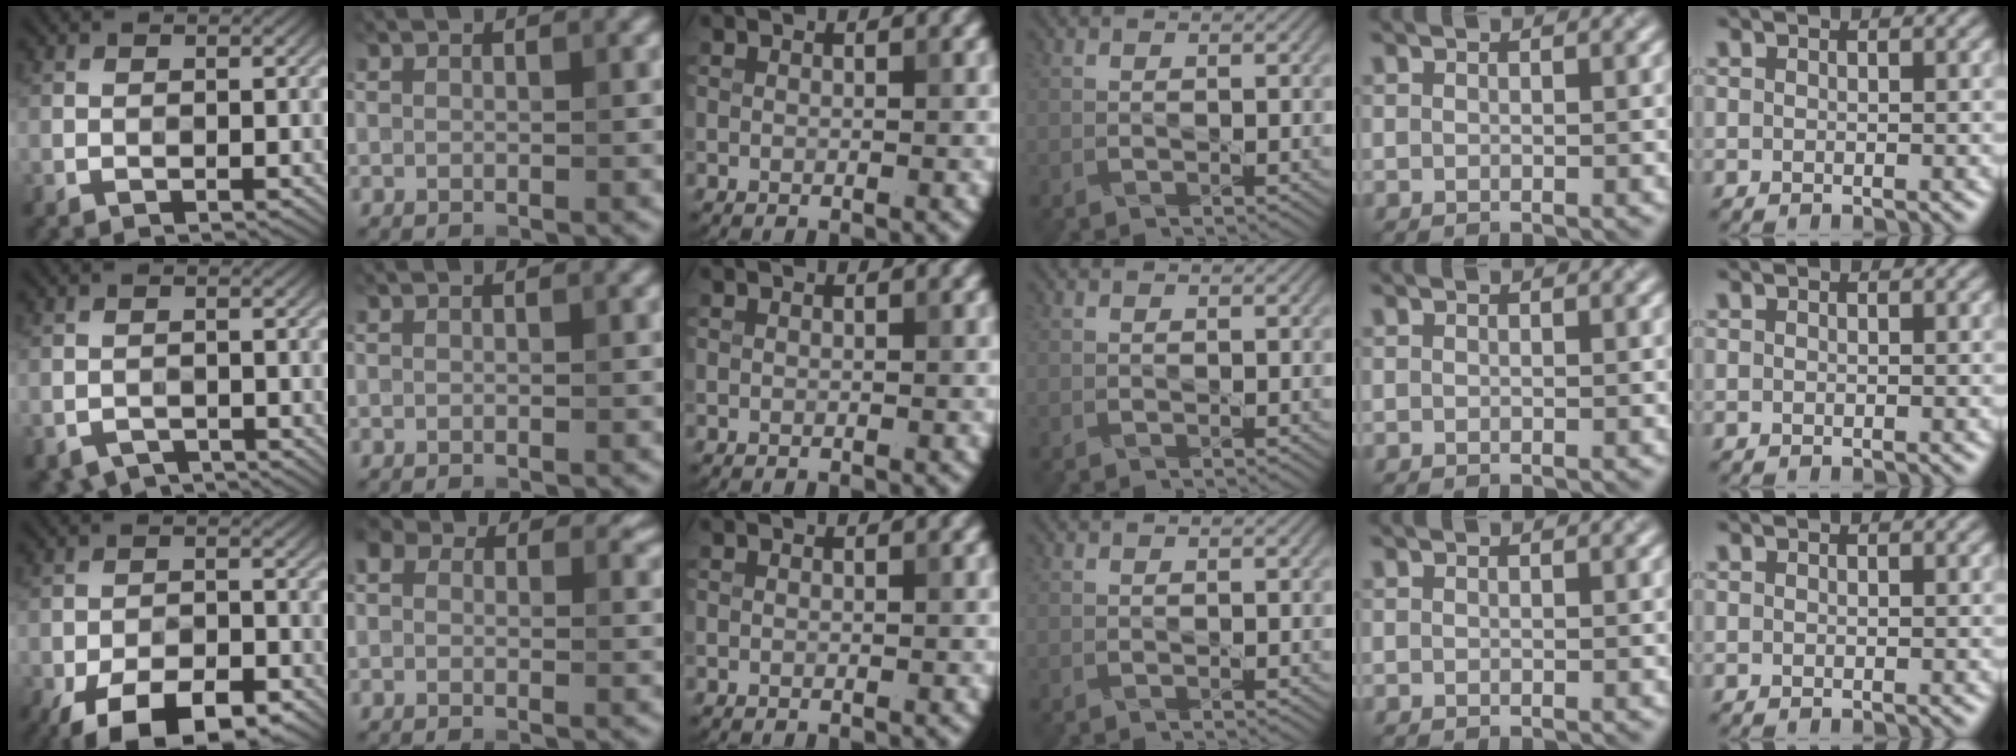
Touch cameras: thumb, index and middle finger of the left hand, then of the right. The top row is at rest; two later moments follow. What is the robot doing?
{"motion": "shake", "object": "handbell"}